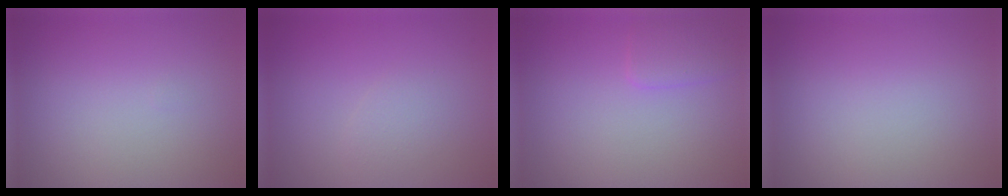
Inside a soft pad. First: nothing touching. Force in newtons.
{"total": 1.1, "press": 1.1, "slide": 0.1}
{"total": 1.7, "press": 1.7, "slide": 0.3}
{"total": 0.0}